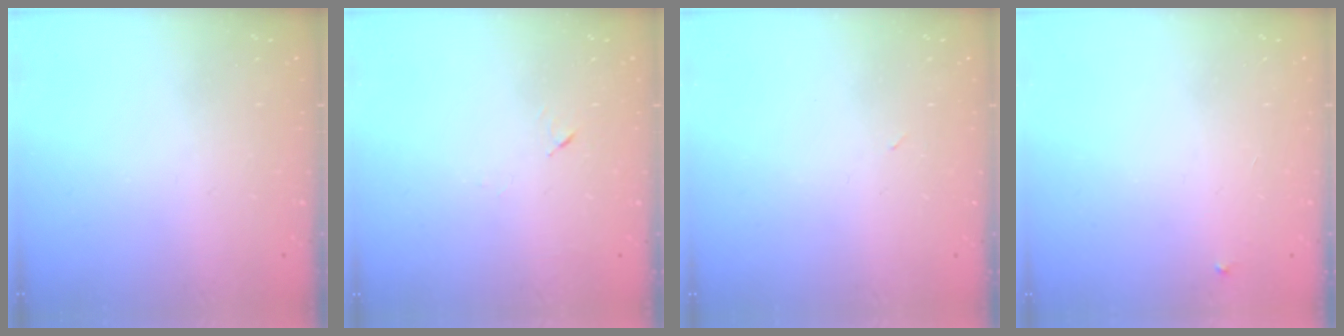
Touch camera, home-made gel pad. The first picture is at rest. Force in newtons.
{"total": 4.2, "press": 4.1, "slide": 0.7}
{"total": 2.4, "press": 2.3, "slide": 0.8}
{"total": 2.1, "press": 2.1, "slide": 0.1}